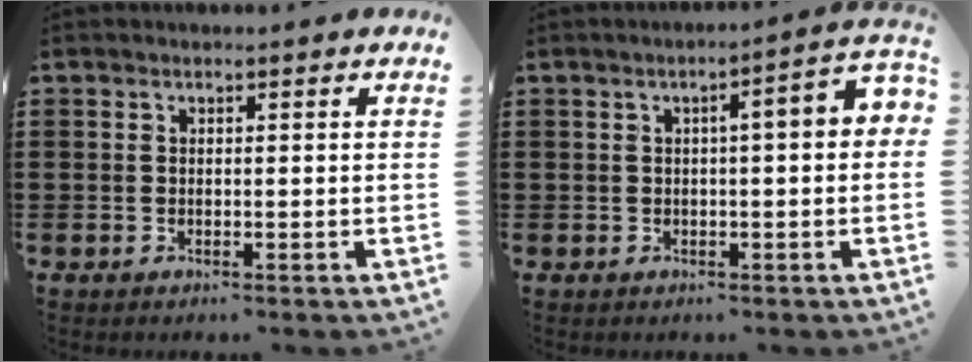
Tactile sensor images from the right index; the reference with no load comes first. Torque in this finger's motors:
{"motor_torque": [1.15, -0.14, 0.67, 0.05]}